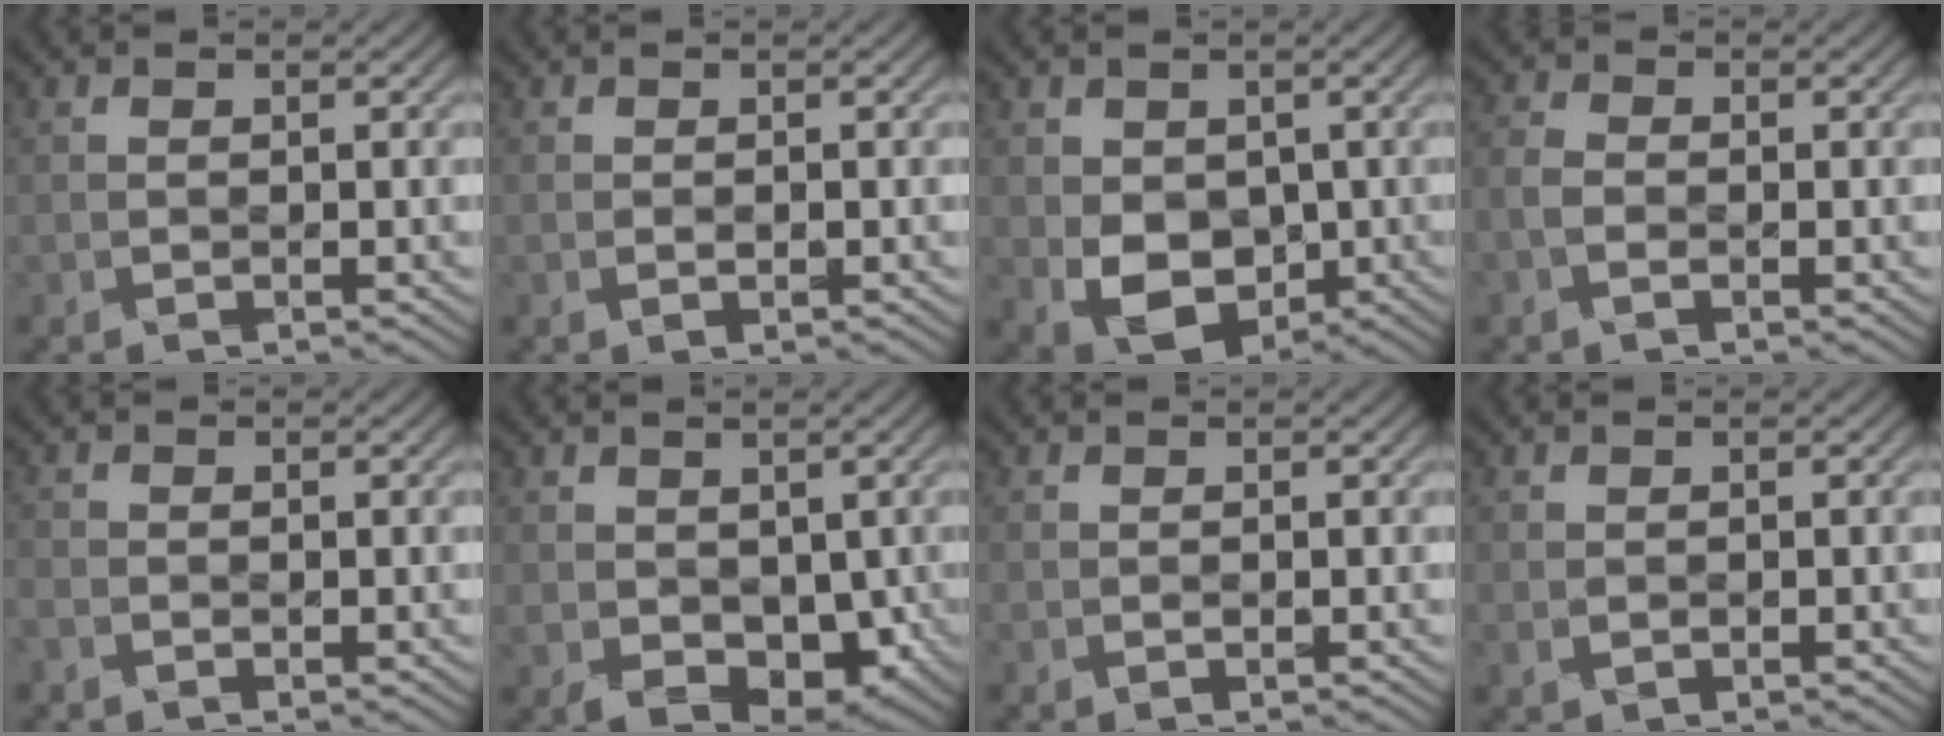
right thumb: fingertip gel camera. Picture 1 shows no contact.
{"total": 0.5, "force": [-0.1, 0.0, 0.5], "torque": [-0.011, 0.000, 0.003]}
{"total": 7.4, "force": [-1.0, 5.6, 4.7], "torque": [-0.109, -0.019, -0.008]}
{"total": 2.1, "force": [-1.2, 0.9, 1.5], "torque": [-0.055, 0.003, -0.017]}
{"total": 1.4, "force": [-1.0, 0.8, 0.5], "torque": [-0.026, 0.001, -0.015]}
{"total": 6.3, "force": [-0.5, 4.8, 4.0], "torque": [-0.085, -0.026, 0.000]}
{"total": 0.0}
{"total": 0.8, "force": [-0.1, 0.7, 0.3], "torque": [-0.020, 0.002, 0.001]}